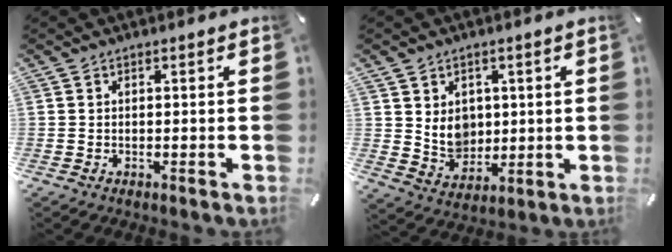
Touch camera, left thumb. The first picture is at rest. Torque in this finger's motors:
{"motor_torque": [1.10, 1.11, 0.03, -0.22, -0.01]}